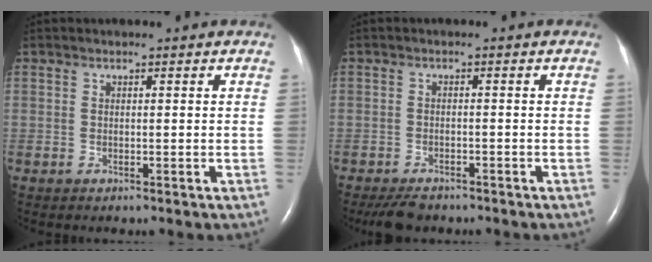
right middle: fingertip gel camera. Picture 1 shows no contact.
{"total": 4.2, "force": [-3.5, 1.6, 1.6], "torque": [-0.033, -0.007, -0.055]}